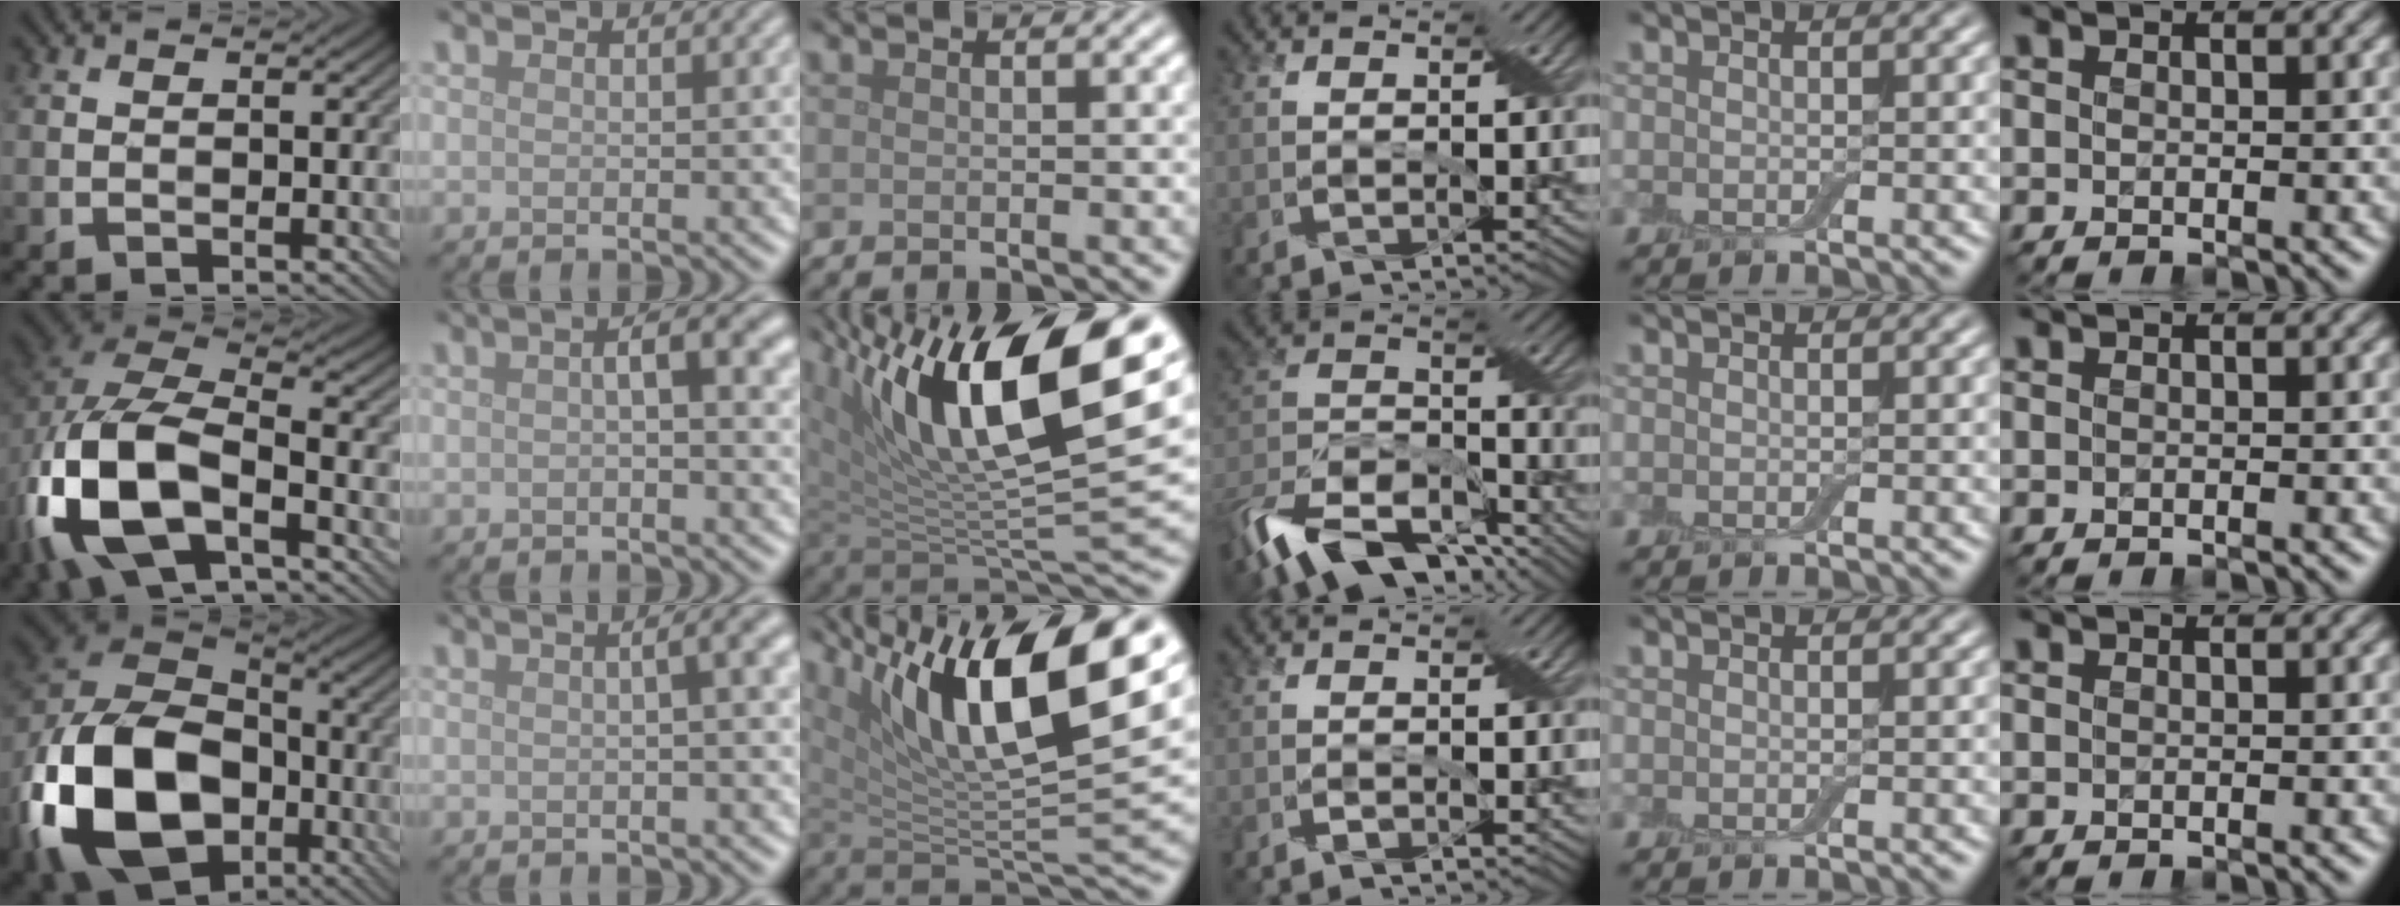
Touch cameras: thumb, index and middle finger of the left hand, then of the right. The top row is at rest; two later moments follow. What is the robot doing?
{"motion": "open", "object": "airpods case & airpods"}